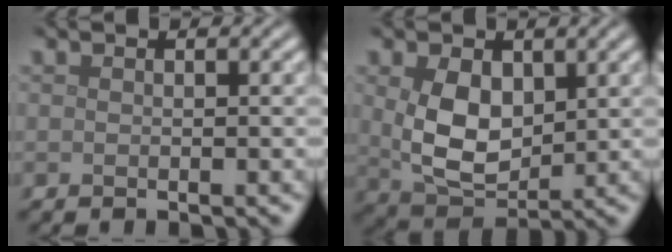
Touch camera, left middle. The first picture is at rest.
{"total": 5.9, "force": [1.0, 3.8, 4.4], "torque": [-0.096, -0.008, 0.029]}